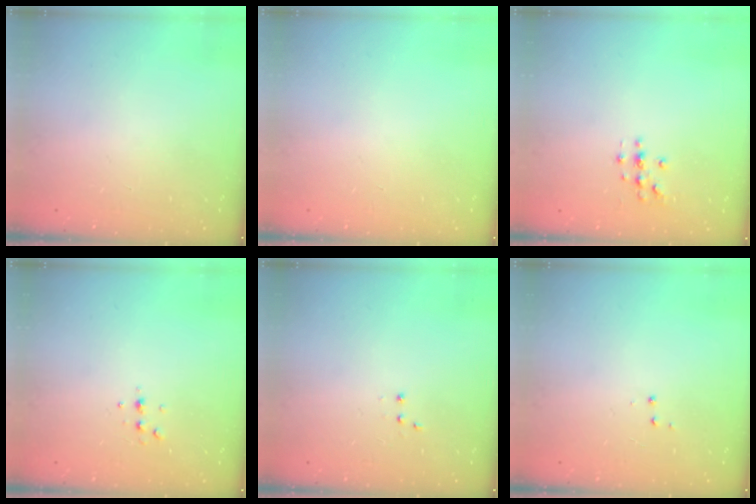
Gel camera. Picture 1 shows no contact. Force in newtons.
{"total": 0.0}
{"total": 2.0, "press": 2.0, "slide": 0.2}
{"total": 4.0, "press": 3.9, "slide": 0.9}
{"total": 3.0, "press": 2.9, "slide": 0.7}
{"total": 2.9, "press": 2.8, "slide": 0.4}